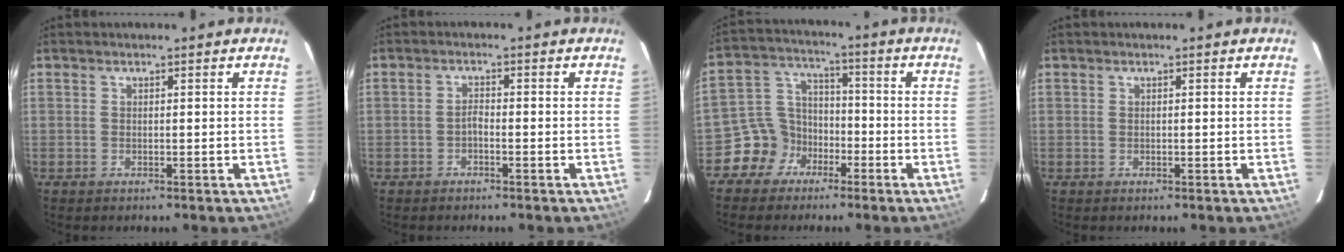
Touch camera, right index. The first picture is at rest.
{"total": 1.3, "force": [-1.0, 0.4, 0.7], "torque": [-0.014, 0.005, -0.020]}
{"total": 8.0, "force": [-4.9, 6.2, 0.9], "torque": [-0.026, 0.039, -0.096]}
{"total": 0.0}